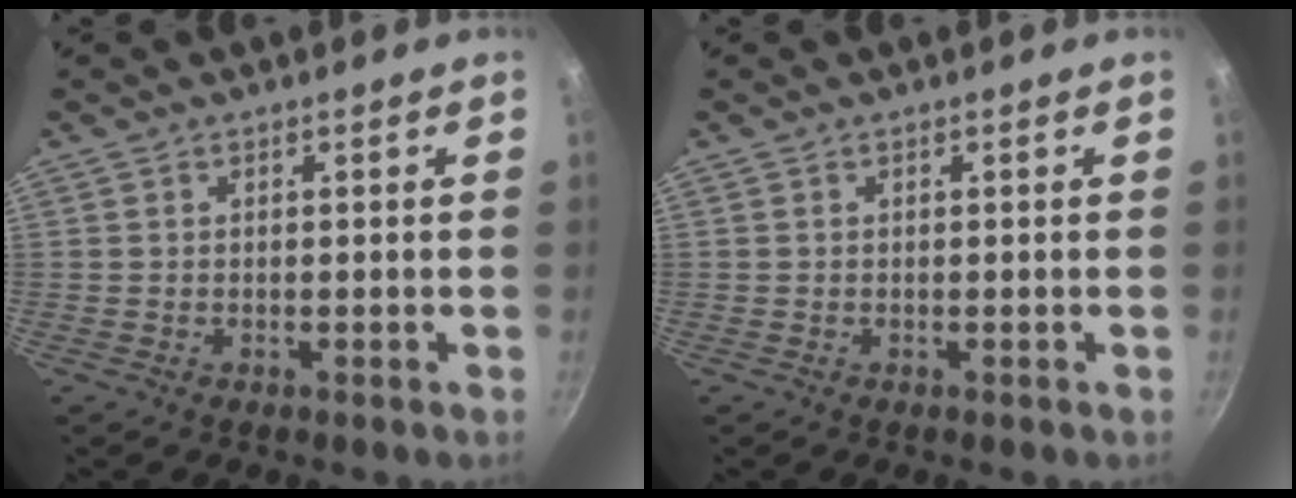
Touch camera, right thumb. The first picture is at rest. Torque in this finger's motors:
{"motor_torque": [0.01, 0.00, 0.00, 0.00, 0.00]}